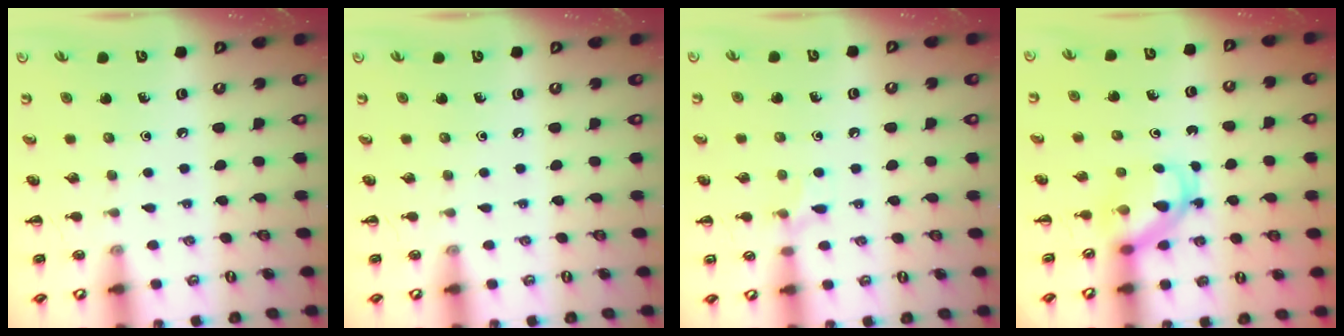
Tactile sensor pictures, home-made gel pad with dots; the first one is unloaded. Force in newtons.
{"total": 0.0}
{"total": 5.5, "press": 5.2, "slide": 2.0}
{"total": 4.1, "press": 4.0, "slide": 0.7}